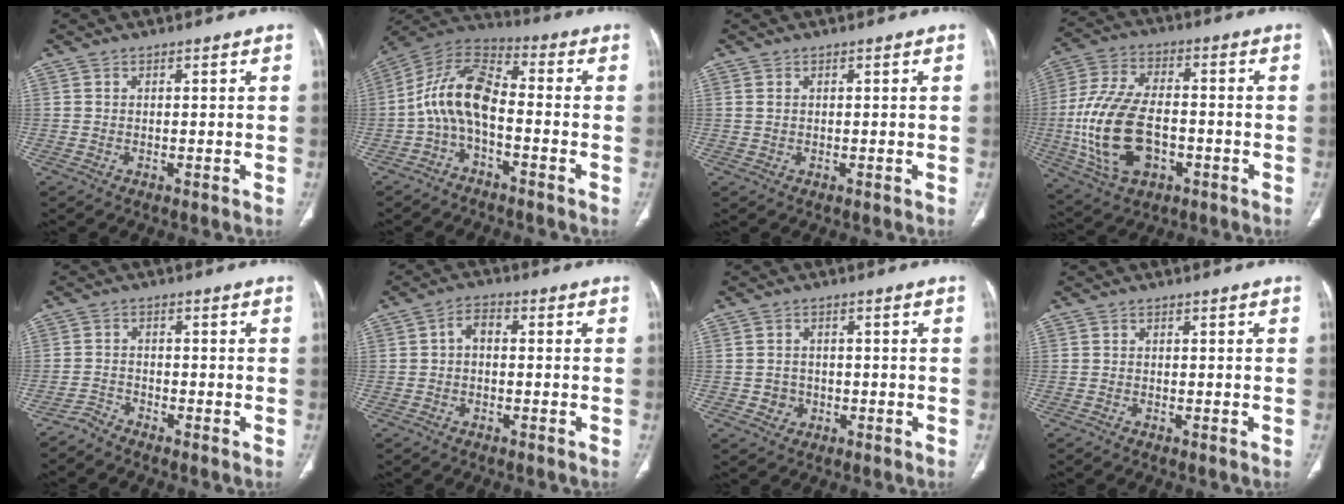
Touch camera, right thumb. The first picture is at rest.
{"total": 11.3, "force": [-2.6, 5.5, 9.5], "torque": [-0.181, 0.061, -0.063]}
{"total": 0.7, "force": [0.3, 0.4, 0.4], "torque": [-0.011, 0.004, 0.008]}
{"total": 17.9, "force": [-3.6, 10.5, 14.1], "torque": [-0.284, 0.018, -0.056]}
{"total": 2.3, "force": [-2.2, 0.2, -0.2], "torque": [0.006, 0.000, -0.049]}
{"total": 3.3, "force": [-0.2, 2.0, 2.6], "torque": [-0.040, 0.016, -0.011]}
{"total": 3.0, "force": [-0.8, 2.7, 0.7], "torque": [0.004, 0.009, -0.013]}
{"total": 0.0}